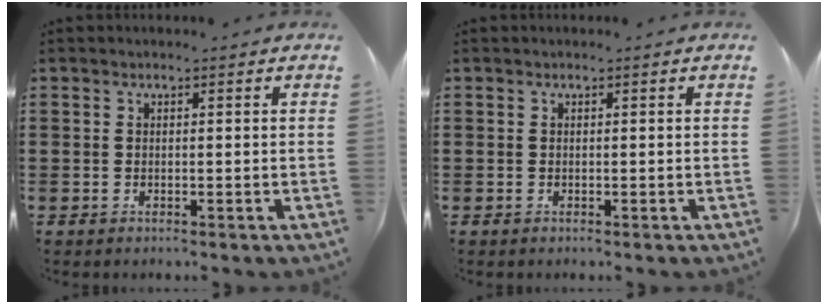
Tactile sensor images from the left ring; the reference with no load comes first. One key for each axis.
{"total": 0.0}